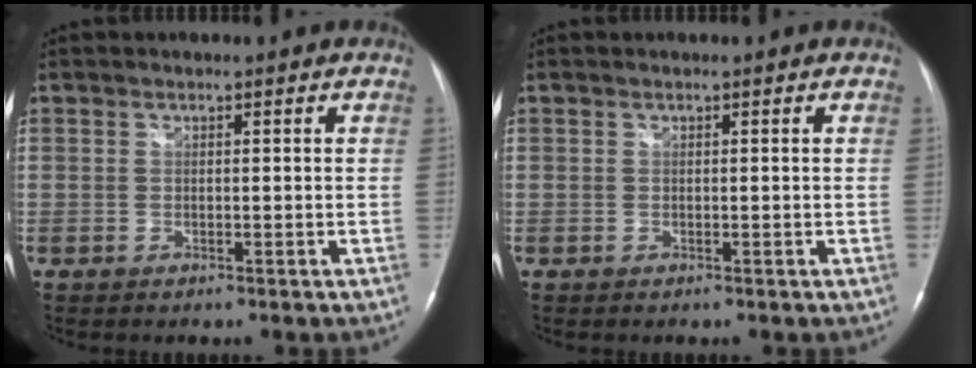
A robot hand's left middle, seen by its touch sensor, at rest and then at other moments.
{"total": 0.0}